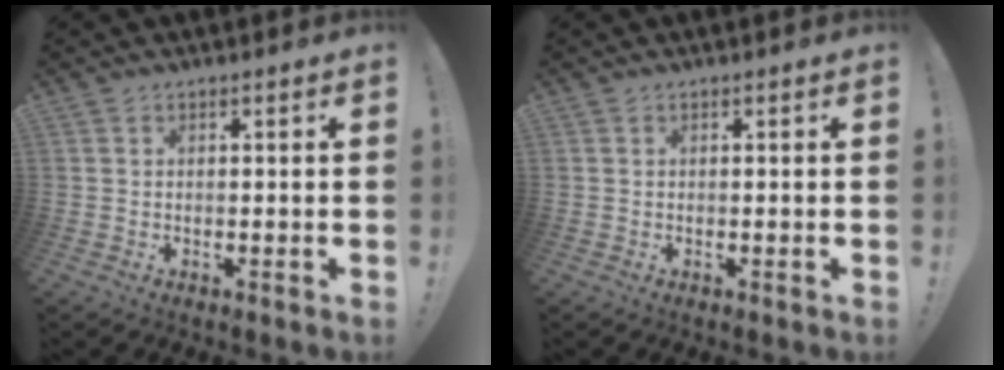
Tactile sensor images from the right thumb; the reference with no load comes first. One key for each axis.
{"total": 0.0}